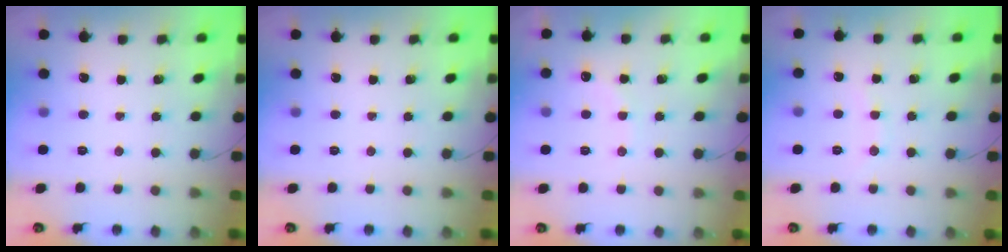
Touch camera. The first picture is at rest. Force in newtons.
{"total": 0.0}
{"total": 8.1, "press": 8.0, "slide": 1.7}
{"total": 3.5, "press": 3.3, "slide": 1.1}